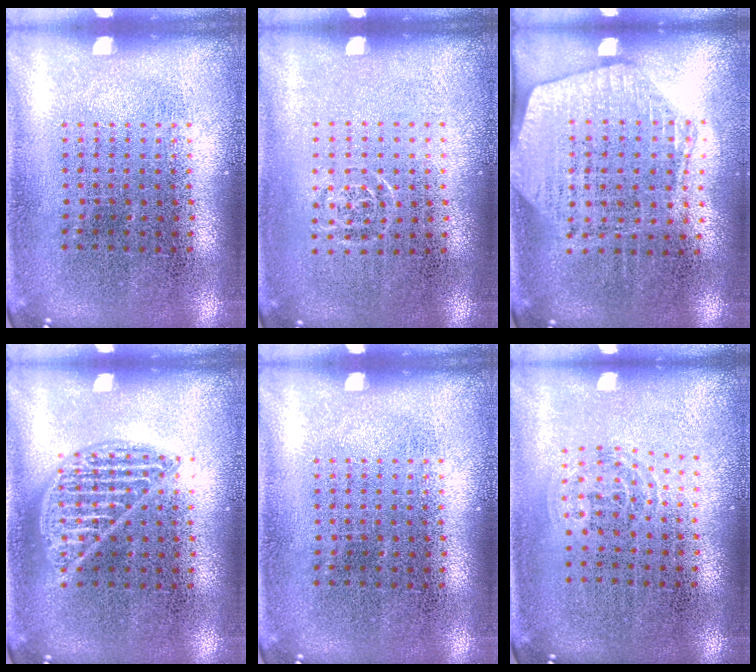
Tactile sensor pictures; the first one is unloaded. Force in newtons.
{"total": 0.5, "press": 0.5, "slide": 0.2}
{"total": 1.9, "press": 1.7, "slide": 0.8}
{"total": 1.1, "press": 1.0, "slide": 0.2}
{"total": 0.0}
{"total": 0.9, "press": 0.6, "slide": 0.7}